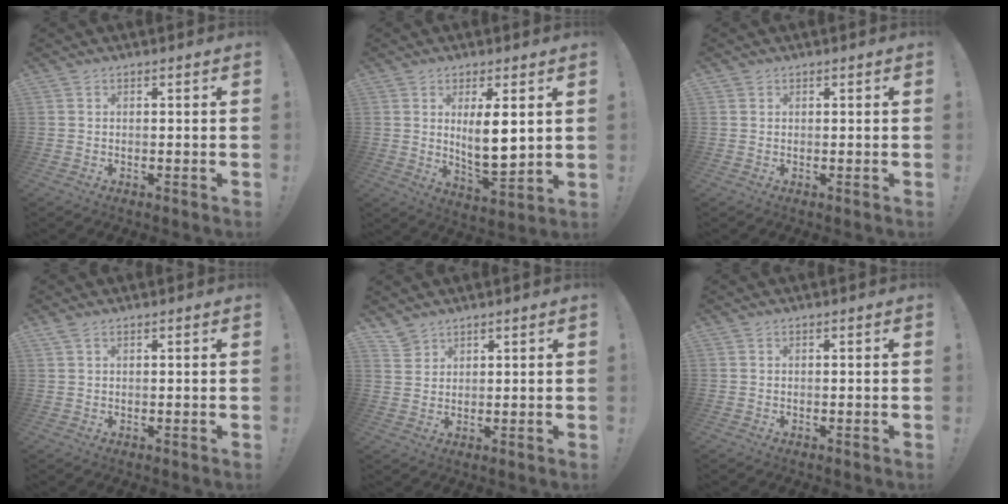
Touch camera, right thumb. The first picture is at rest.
{"total": 10.4, "force": [3.0, 3.4, 9.3], "torque": [-0.148, -0.031, 0.046]}
{"total": 0.7, "force": [0.4, 0.6, -0.1], "torque": [0.001, 0.001, 0.009]}
{"total": 1.3, "force": [0.9, 0.4, 0.9], "torque": [-0.020, 0.001, 0.018]}
{"total": 3.9, "force": [3.3, 1.9, 0.6], "torque": [-0.008, -0.021, 0.063]}
{"total": 0.0}